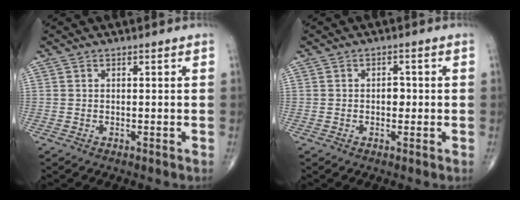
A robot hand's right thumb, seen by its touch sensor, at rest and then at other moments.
{"total": 2.2, "force": [-0.1, 1.5, 1.6], "torque": [-0.012, 0.004, -0.004]}